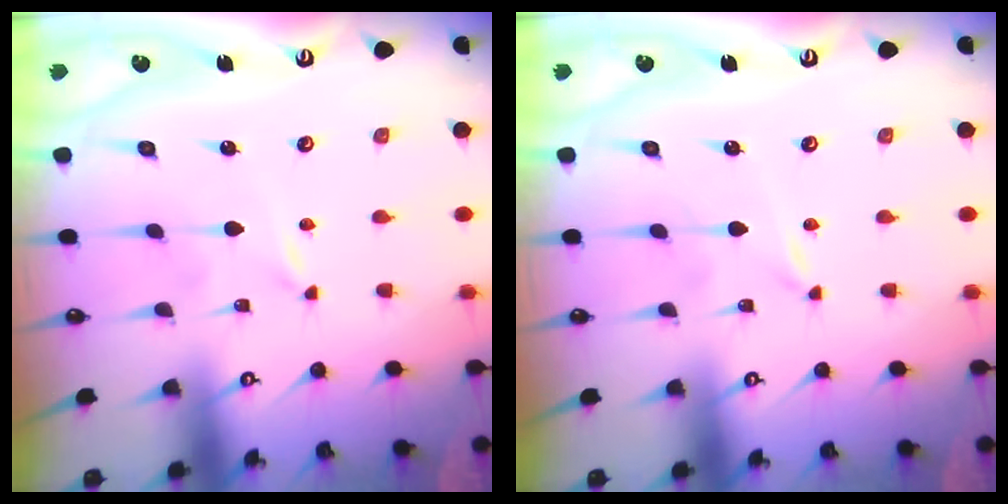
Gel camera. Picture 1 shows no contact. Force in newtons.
{"total": 0.0}